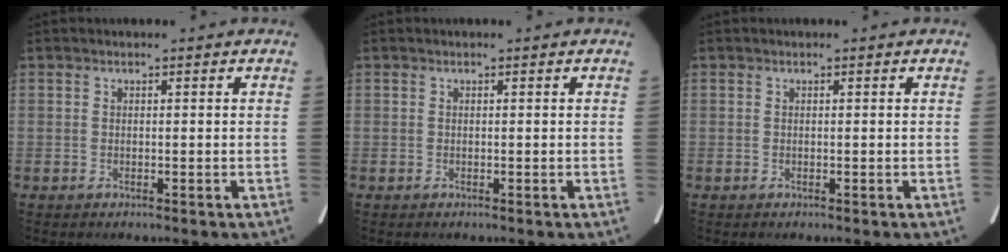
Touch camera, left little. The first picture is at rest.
{"total": 0.0}
{"total": 0.0}